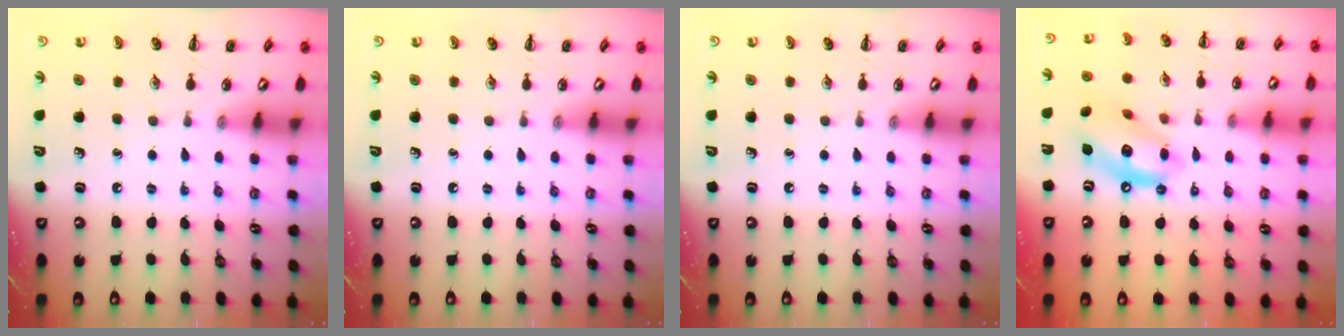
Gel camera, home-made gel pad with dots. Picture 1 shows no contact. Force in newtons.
{"total": 0.0}
{"total": 0.0}
{"total": 14.1, "press": 13.7, "slide": 3.5}